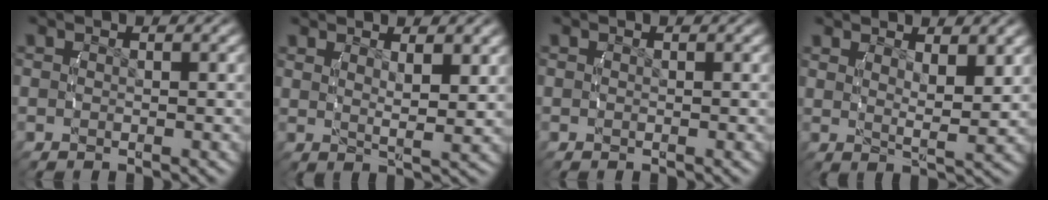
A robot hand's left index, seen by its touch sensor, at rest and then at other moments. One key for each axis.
{"total": 2.8, "fx": 1.9, "fy": 0.0, "fz": 2.1, "tx": -0.029, "ty": -0.008, "tz": 0.037}
{"total": 0.0}
{"total": 3.0, "fx": 2.2, "fy": 0.0, "fz": 2.0, "tx": -0.027, "ty": -0.010, "tz": 0.041}